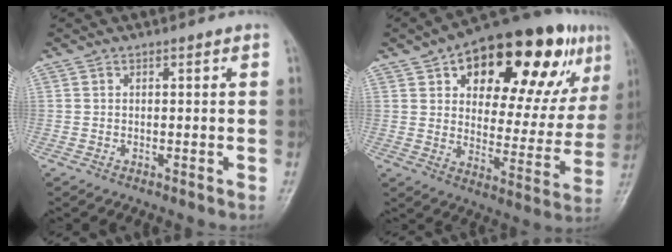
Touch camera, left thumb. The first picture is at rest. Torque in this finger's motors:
{"motor_torque": [0.97, 0.95, 1.69, -1.08, 0.20]}